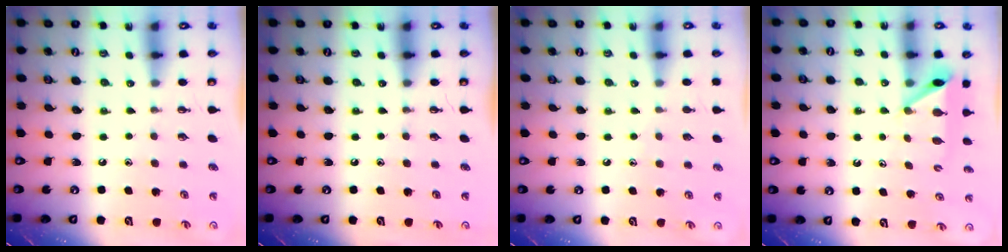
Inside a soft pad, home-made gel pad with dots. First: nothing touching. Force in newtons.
{"total": 0.0}
{"total": 4.3, "press": 4.3, "slide": 0.4}
{"total": 6.7, "press": 6.7, "slide": 0.4}